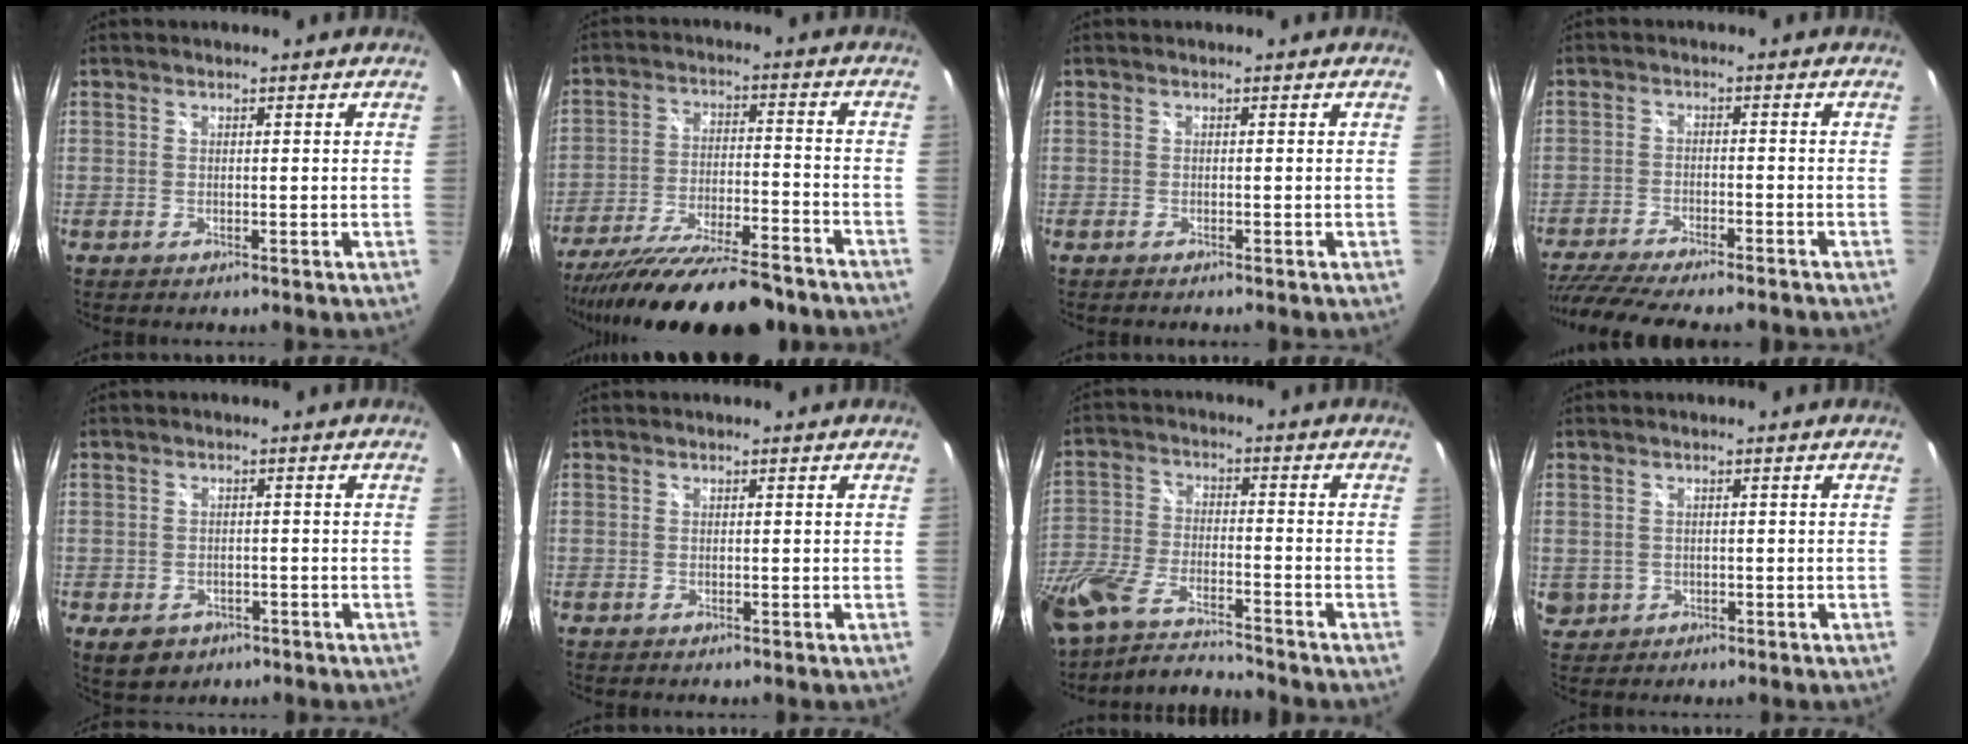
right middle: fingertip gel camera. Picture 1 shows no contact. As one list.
[{"total": 22.5, "force": [-19.1, 3.7, 11.4], "torque": [-0.207, -0.054, -0.291]}, {"total": 0.7, "force": [-0.6, 0.2, 0.4], "torque": [-0.009, -0.003, -0.012]}, {"total": 15.7, "force": [-13.5, 2.5, 7.7], "torque": [-0.160, -0.034, -0.214]}, {"total": 5.4, "force": [-2.7, 4.0, 2.6], "torque": [-0.053, -0.010, -0.033]}, {"total": 0.0}, {"total": 14.7, "force": [-12.5, 3.4, 7.0], "torque": [-0.168, -0.027, -0.234]}, {"total": 4.1, "force": [-0.3, 3.8, 1.6], "torque": [-0.038, -0.001, 0.006]}]